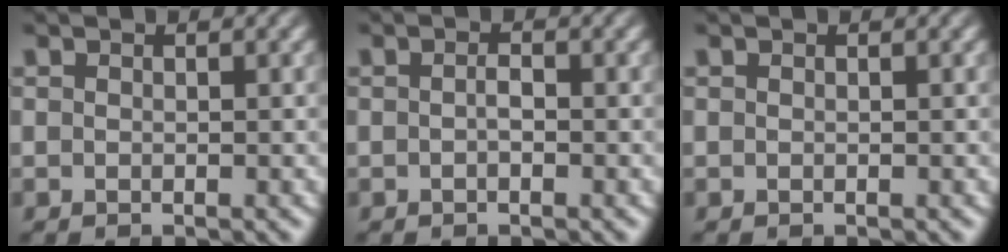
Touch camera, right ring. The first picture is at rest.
{"total": 0.9, "force": [-0.3, 0.3, 0.8], "torque": [-0.008, 0.001, -0.004]}
{"total": 0.0}